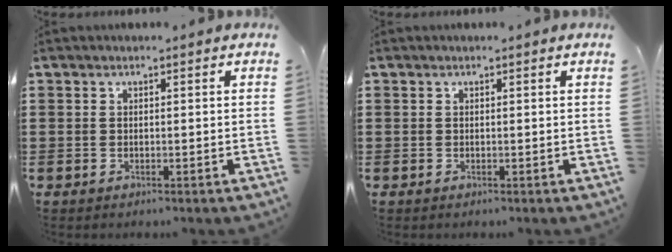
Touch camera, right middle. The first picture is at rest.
{"total": 0.0}